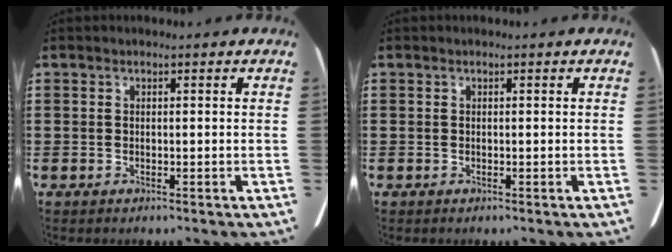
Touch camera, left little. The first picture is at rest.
{"total": 0.0}